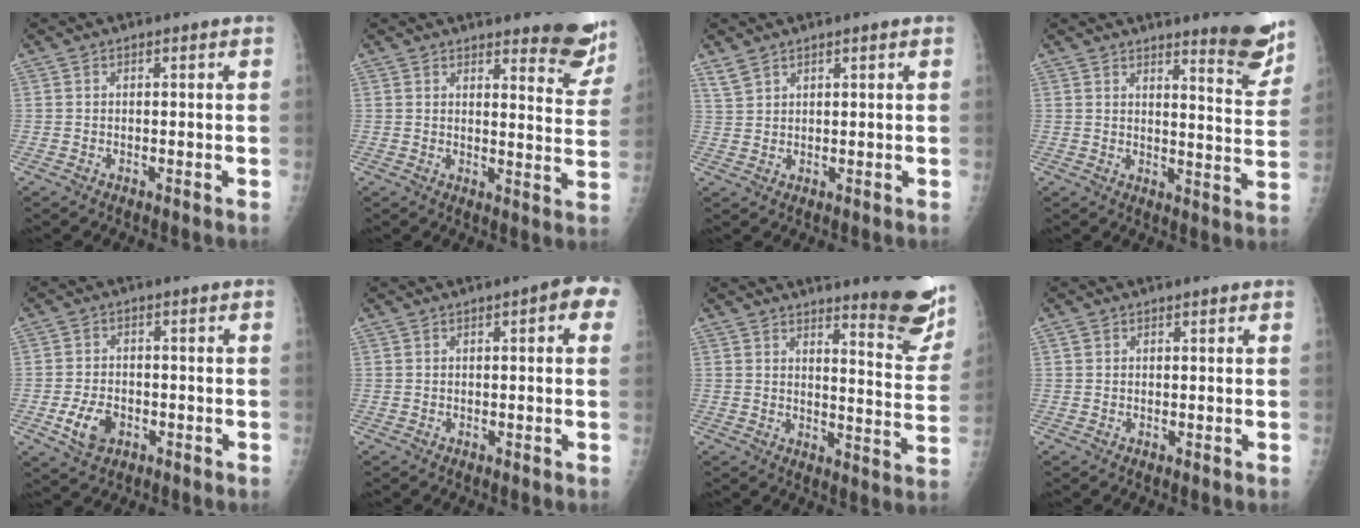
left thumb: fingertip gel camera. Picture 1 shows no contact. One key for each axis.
{"total": 9.9, "fx": 8.5, "fy": 2.5, "fz": 4.3, "tx": -0.015, "ty": -0.068, "tz": 0.087}
{"total": 2.4, "fx": 2.1, "fy": 0.8, "fz": 0.9, "tx": -0.016, "ty": -0.006, "tz": 0.047}
{"total": 9.5, "fx": 7.7, "fy": 1.4, "fz": 5.4, "tx": -0.046, "ty": -0.067, "tz": 0.095}
{"total": 5.9, "fx": -2.2, "fy": 4.0, "fz": 3.7, "tx": -0.064, "ty": 0.008, "tz": -0.037}
{"total": 5.2, "fx": 1.6, "fy": 1.6, "fz": 4.7, "tx": -0.047, "ty": 0.010, "tz": 0.010}
{"total": 13.3, "fx": 10.7, "fy": 2.5, "fz": 7.5, "tx": -0.062, "ty": -0.093, "tz": 0.127}
{"total": 0.8, "fx": 0.4, "fy": 0.6, "fz": 0.3, "tx": -0.003, "ty": 0.001, "tz": 0.008}